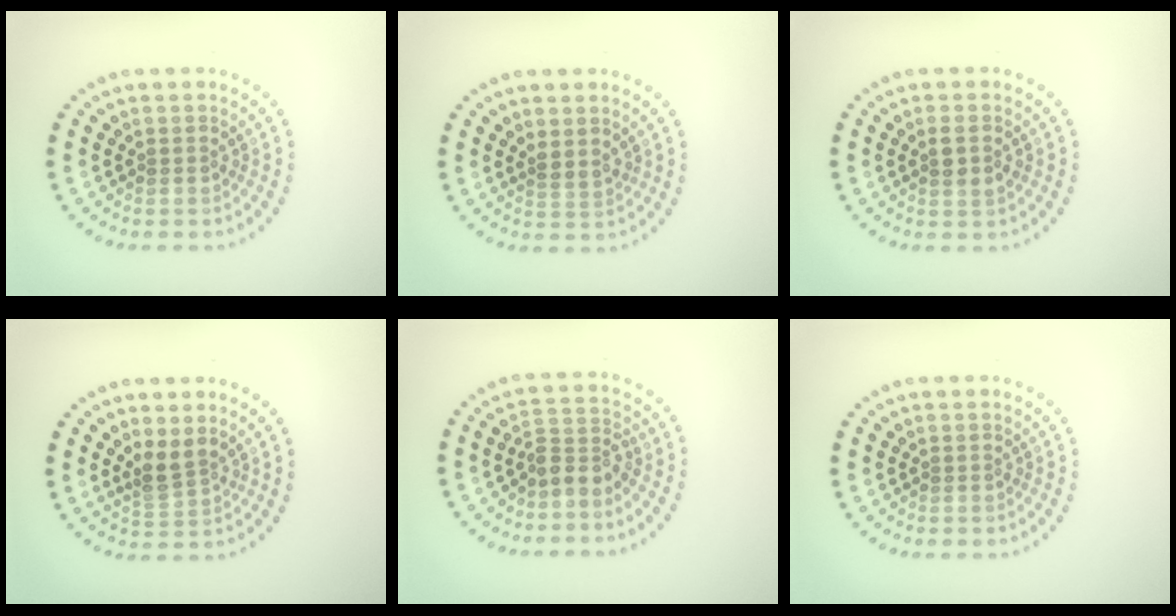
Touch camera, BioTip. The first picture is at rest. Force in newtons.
{"total": 1.0, "press": 0.6, "slide": 0.8}
{"total": 1.7, "press": 1.6, "slide": 0.3}
{"total": 2.3, "press": 1.8, "slide": 1.4}
{"total": 2.6, "press": 2.0, "slide": 1.7}
{"total": 0.0}